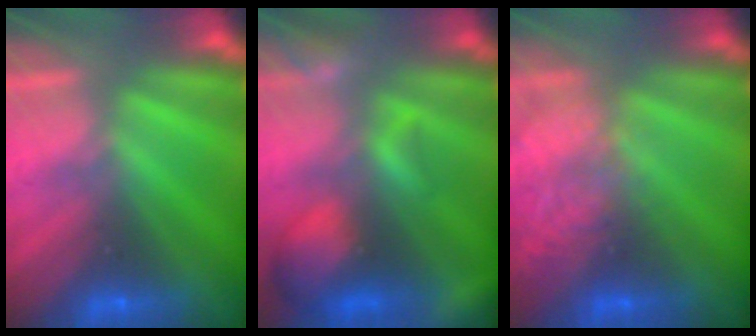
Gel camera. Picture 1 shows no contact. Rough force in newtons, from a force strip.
{"total": 7.7}
{"total": 2.1}